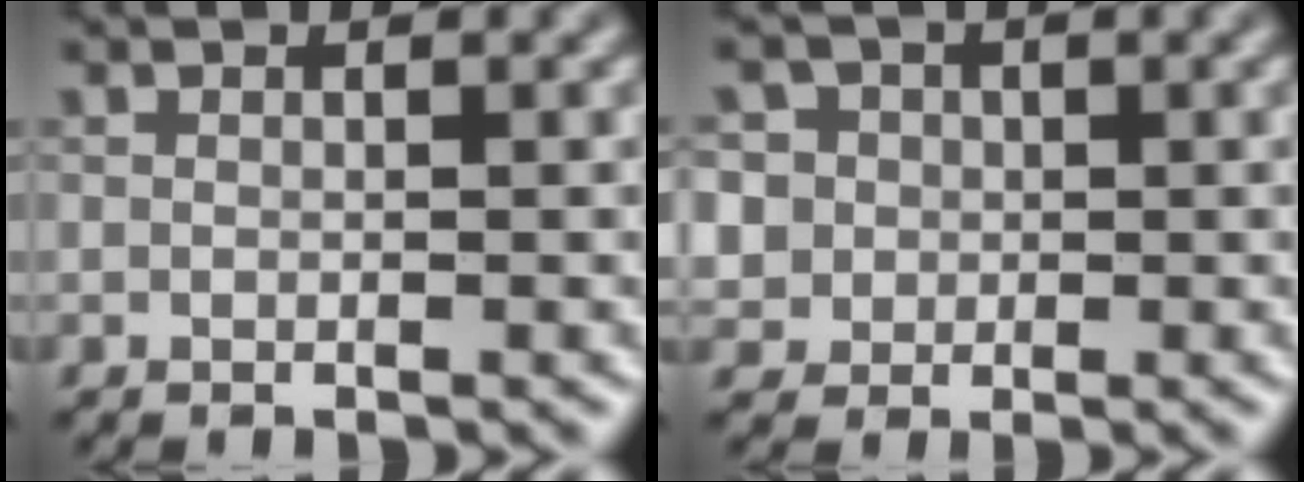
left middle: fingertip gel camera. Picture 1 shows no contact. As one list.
[{"total": 5.8, "force": [1.8, 5.1, 1.9], "torque": [-0.036, 0.031, 0.009]}]